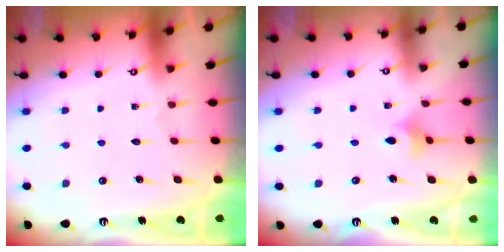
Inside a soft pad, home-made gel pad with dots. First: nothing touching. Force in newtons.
{"total": 4.1, "press": 4.0, "slide": 0.7}